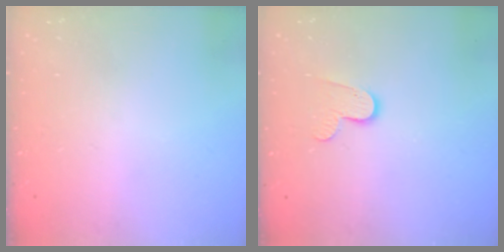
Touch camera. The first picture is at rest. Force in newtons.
{"total": 7.4, "press": 7.4, "slide": 0.3}